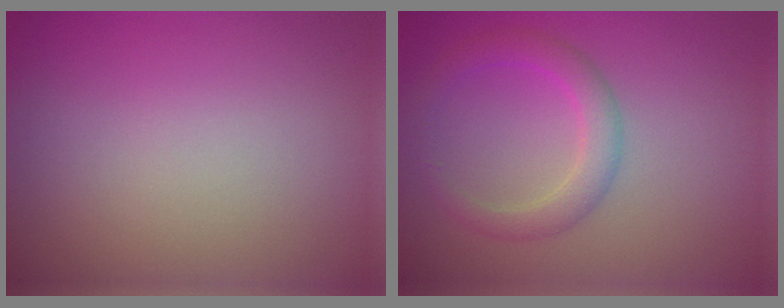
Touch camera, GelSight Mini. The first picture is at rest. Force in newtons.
{"total": 2.7, "press": 2.7, "slide": 0.1}